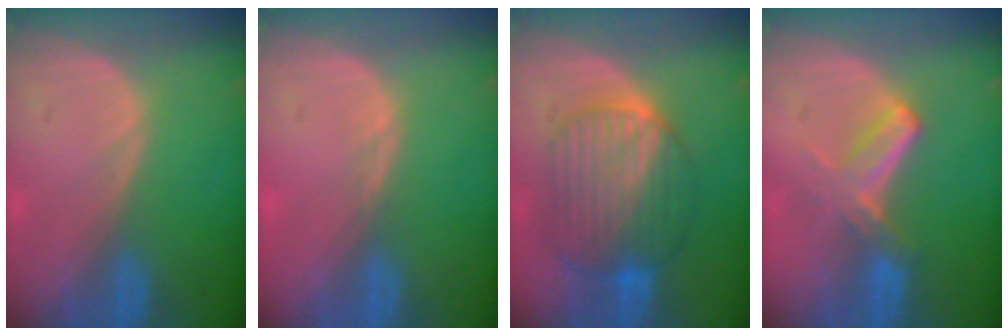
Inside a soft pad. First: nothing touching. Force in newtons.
{"total": 0.8, "press": 0.6, "slide": 0.5}
{"total": 10.2, "press": 10.2, "slide": 0.9}
{"total": 5.8, "press": 5.4, "slide": 2.1}